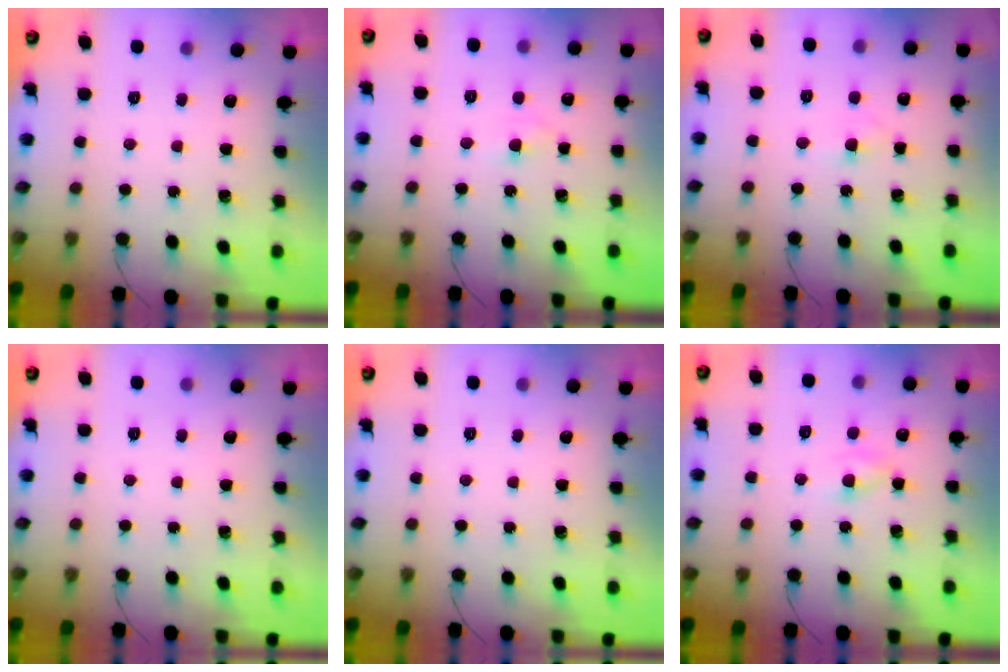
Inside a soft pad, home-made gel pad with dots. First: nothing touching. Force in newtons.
{"total": 2.1, "press": 2.0, "slide": 0.9}
{"total": 2.3, "press": 2.1, "slide": 1.0}
{"total": 0.0}
{"total": 0.0}
{"total": 1.4, "press": 1.1, "slide": 0.8}